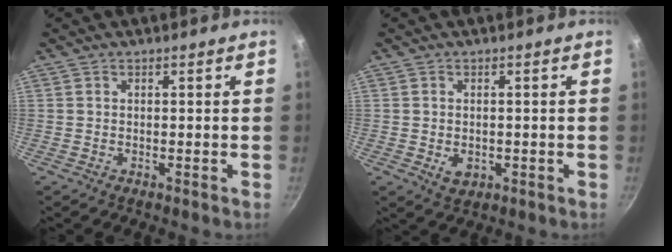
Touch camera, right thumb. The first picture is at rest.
{"total": 3.3, "force": [-0.6, 2.4, 2.1], "torque": [-0.031, -0.004, -0.004]}